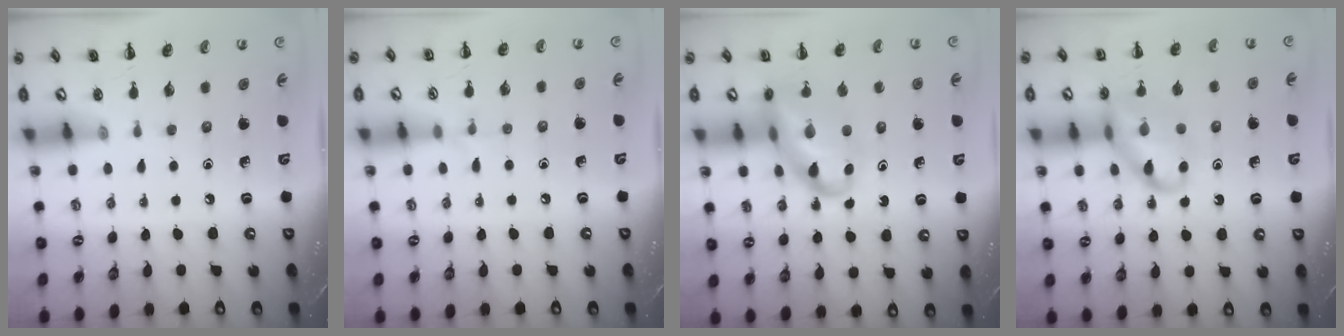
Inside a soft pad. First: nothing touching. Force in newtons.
{"total": 4.5, "press": 4.2, "slide": 1.5}
{"total": 15.9, "press": 15.4, "slide": 3.8}
{"total": 13.5, "press": 13.3, "slide": 2.3}